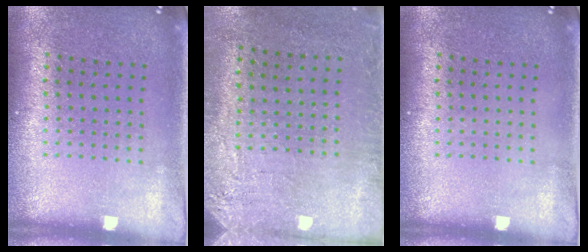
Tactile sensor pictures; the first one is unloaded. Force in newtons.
{"total": 2.7, "press": 2.4, "slide": 1.3}
{"total": 0.0}